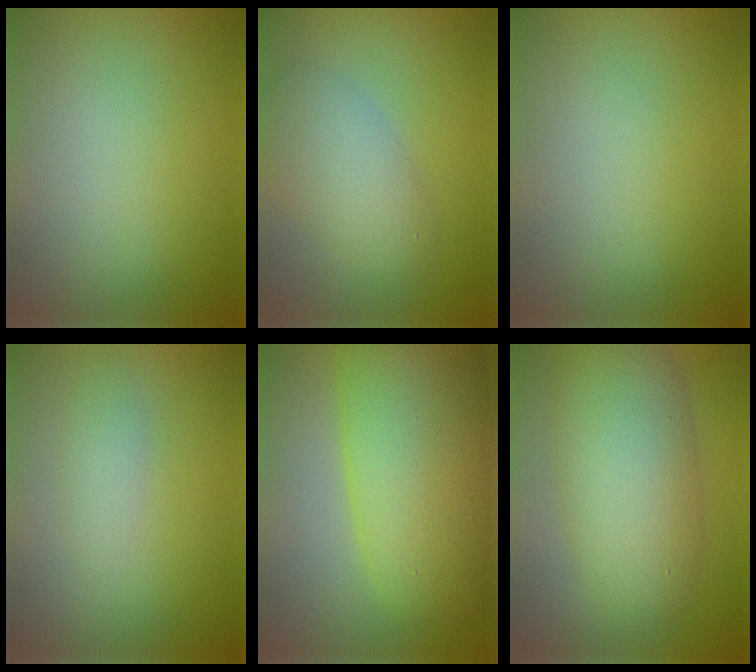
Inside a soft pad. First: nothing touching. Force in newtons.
{"total": 4.2, "press": 4.2, "slide": 0.2}
{"total": 0.0}
{"total": 1.3, "press": 1.3, "slide": 0.0}
{"total": 10.8, "press": 10.7, "slide": 0.5}
{"total": 7.6, "press": 7.6, "slide": 0.2}